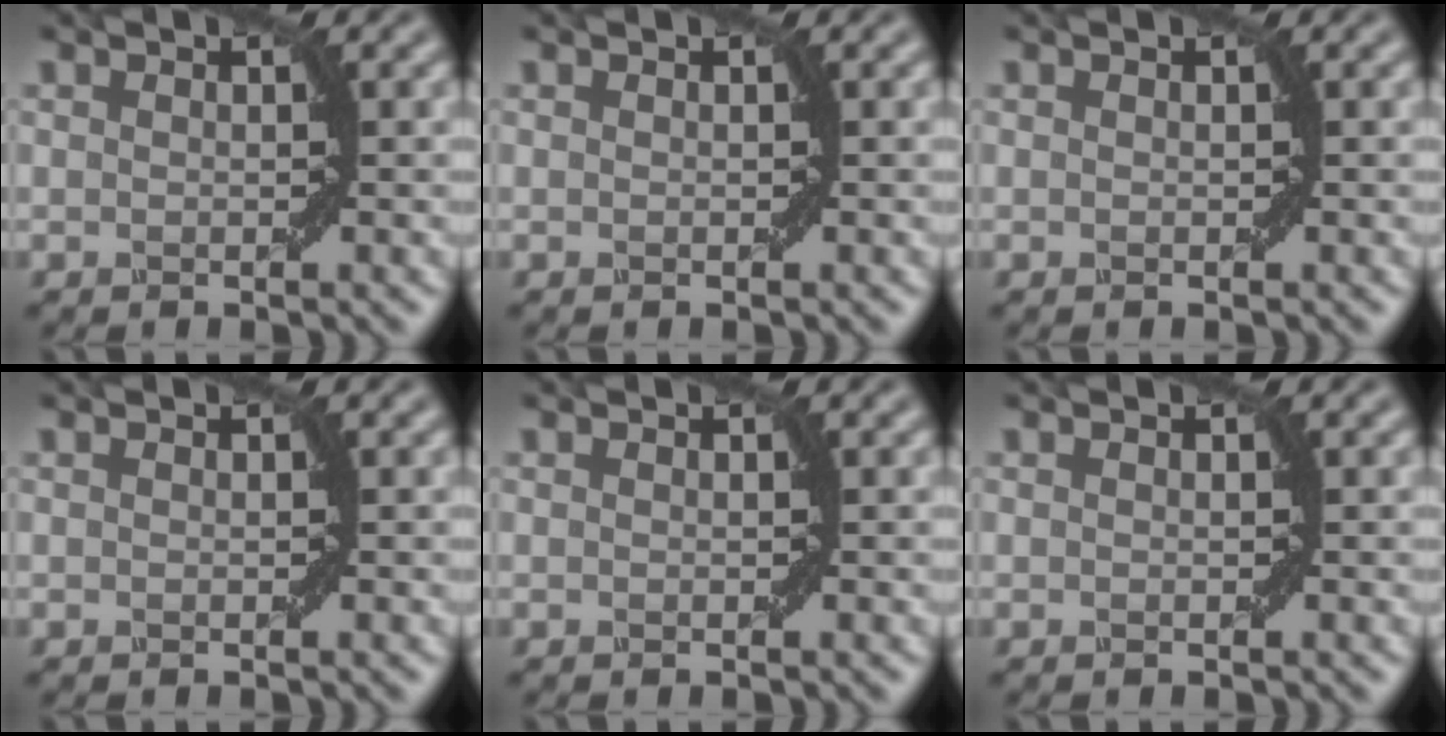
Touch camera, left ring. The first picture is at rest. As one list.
[{"total": 0.0}, {"total": 0.0}, {"total": 0.0}, {"total": 0.0}, {"total": 0.0}]